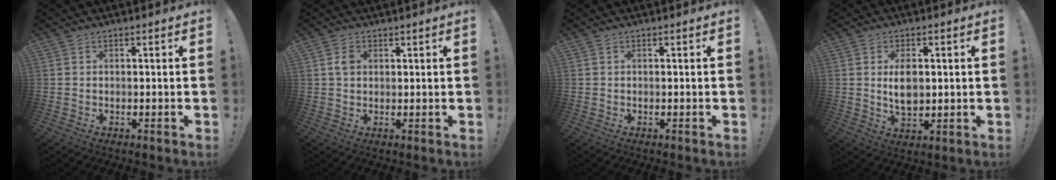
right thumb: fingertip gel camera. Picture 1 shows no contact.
{"total": 2.7, "force": [1.4, 1.8, 1.4], "torque": [-0.014, -0.006, 0.023]}
{"total": 0.0}
{"total": 6.9, "force": [0.9, 4.1, 5.4], "torque": [-0.086, -0.004, 0.011]}